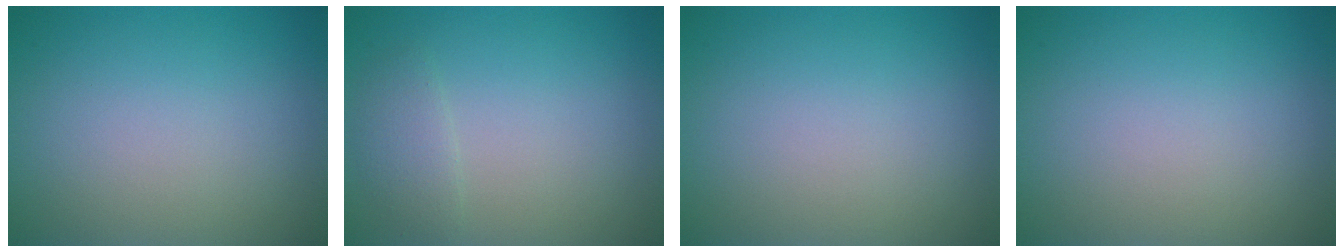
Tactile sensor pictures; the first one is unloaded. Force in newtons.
{"total": 1.5, "press": 1.5, "slide": 0.1}
{"total": 0.0}
{"total": 0.0}